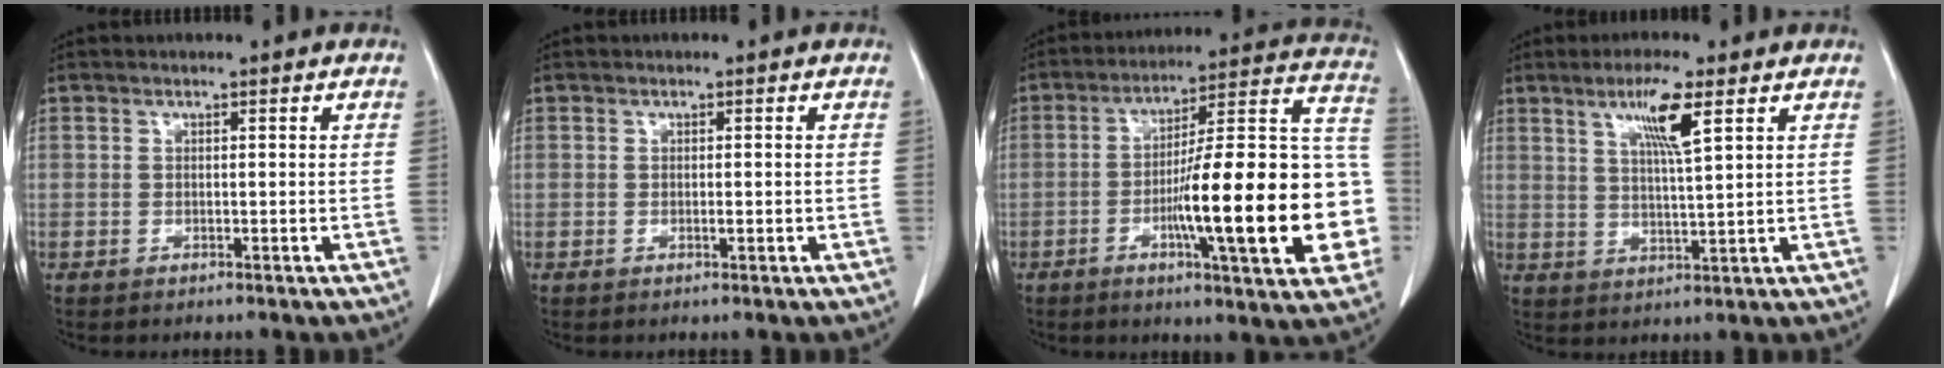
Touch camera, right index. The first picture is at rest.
{"total": 0.8, "force": [-0.1, 0.3, 0.8], "torque": [-0.011, 0.000, 0.001]}
{"total": 24.1, "force": [-5.4, 3.2, 23.3], "torque": [-0.265, 0.025, -0.076]}
{"total": 6.8, "force": [3.3, -0.4, 6.0], "torque": [-0.110, -0.003, 0.062]}